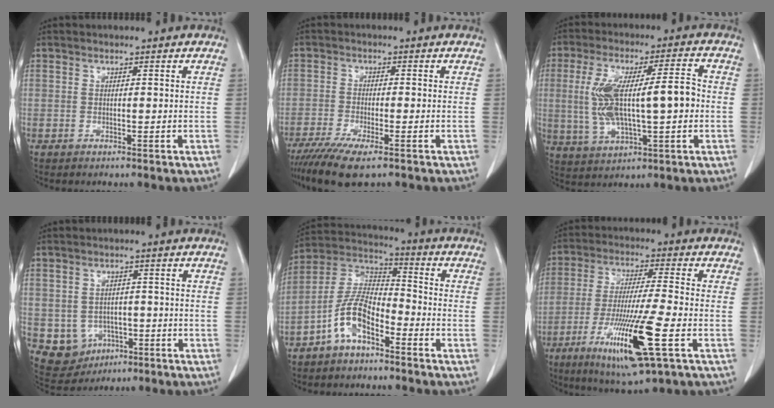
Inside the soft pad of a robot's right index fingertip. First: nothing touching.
{"total": 6.7, "force": [-4.7, 0.9, 4.7], "torque": [-0.079, -0.017, -0.077]}
{"total": 13.6, "force": [-0.2, 3.6, 13.1], "torque": [-0.259, 0.024, 0.007]}
{"total": 6.1, "force": [-1.8, 5.6, 1.6], "torque": [-0.027, 0.007, -0.012]}
{"total": 8.8, "force": [-4.9, 3.6, 6.3], "torque": [-0.141, 0.020, -0.099]}
{"total": 15.2, "force": [-6.1, 0.4, 13.9], "torque": [-0.269, -0.034, -0.105]}